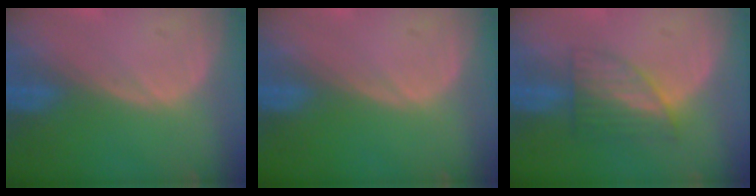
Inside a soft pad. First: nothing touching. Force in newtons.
{"total": 0.0}
{"total": 6.2, "press": 5.6, "slide": 2.7}